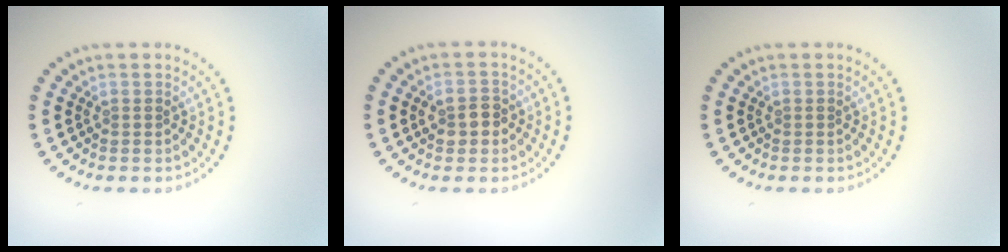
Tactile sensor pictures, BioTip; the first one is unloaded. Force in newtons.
{"total": 2.3, "press": 2.3, "slide": 0.3}
{"total": 0.0}